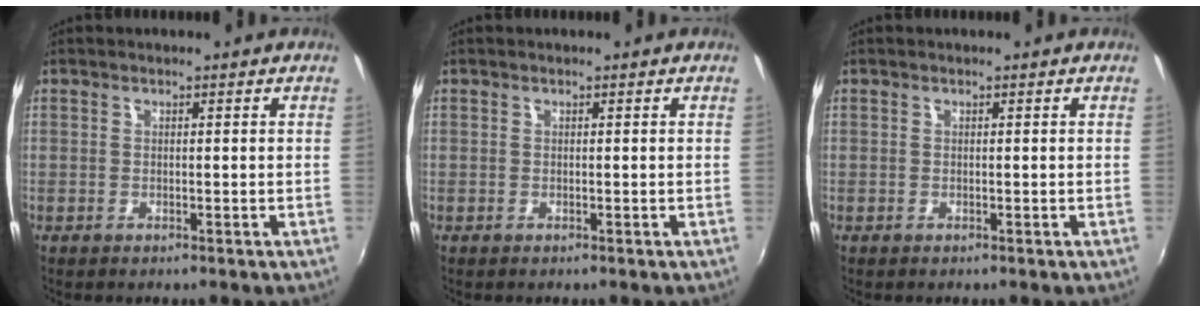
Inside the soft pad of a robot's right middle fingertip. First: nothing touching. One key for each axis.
{"total": 0.0}
{"total": 0.0}